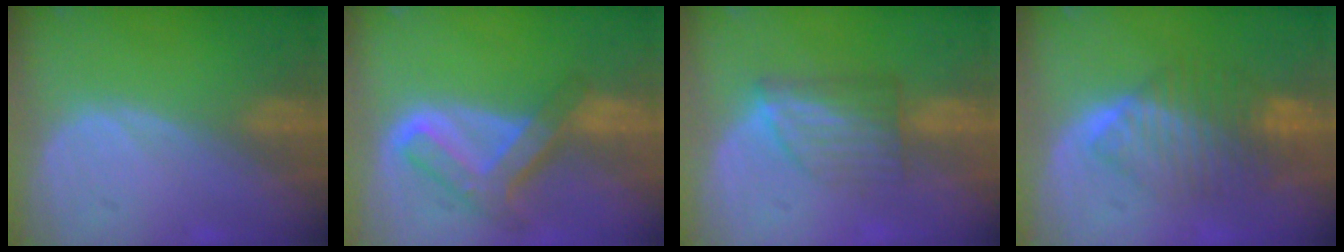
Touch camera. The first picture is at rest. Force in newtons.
{"total": 7.7, "press": 6.5, "slide": 4.1}
{"total": 6.1, "press": 5.5, "slide": 2.8}
{"total": 7.5, "press": 7.3, "slide": 1.6}